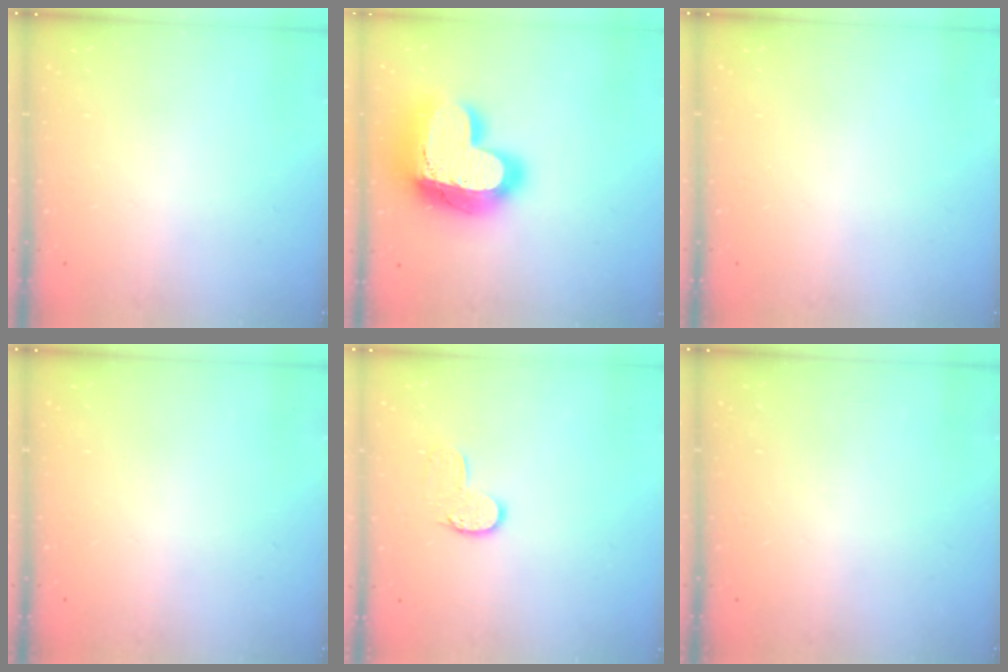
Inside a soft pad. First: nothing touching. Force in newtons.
{"total": 25.8, "press": 25.7, "slide": 1.9}
{"total": 0.0}
{"total": 0.0}
{"total": 6.8, "press": 6.8, "slide": 0.3}
{"total": 0.0}